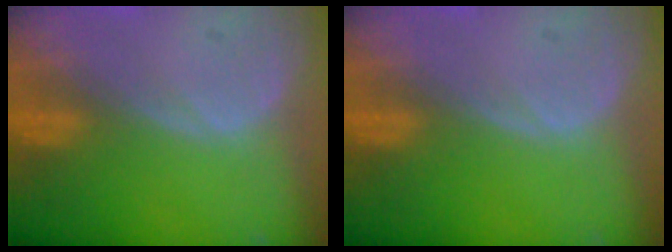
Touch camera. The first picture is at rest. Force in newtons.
{"total": 0.0}